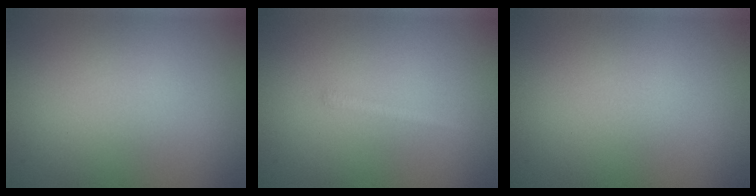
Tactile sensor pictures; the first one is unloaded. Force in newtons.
{"total": 0.8, "press": 0.8, "slide": 0.1}
{"total": 0.0}